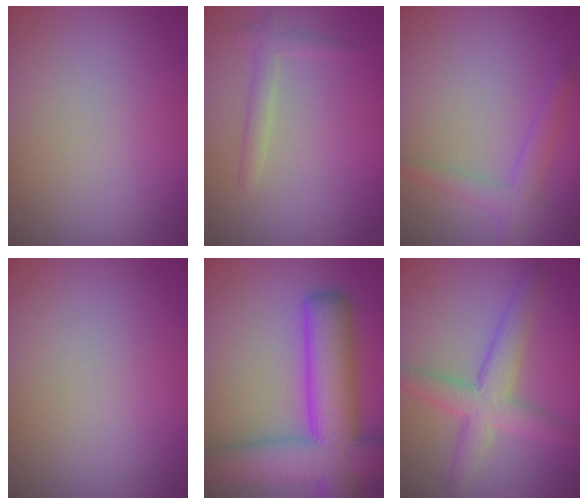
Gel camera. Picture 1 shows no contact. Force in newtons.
{"total": 1.6, "press": 1.6, "slide": 0.1}
{"total": 2.4, "press": 2.4, "slide": 0.1}
{"total": 0.0}
{"total": 11.0, "press": 11.0, "slide": 0.4}
{"total": 4.4, "press": 4.4, "slide": 0.1}